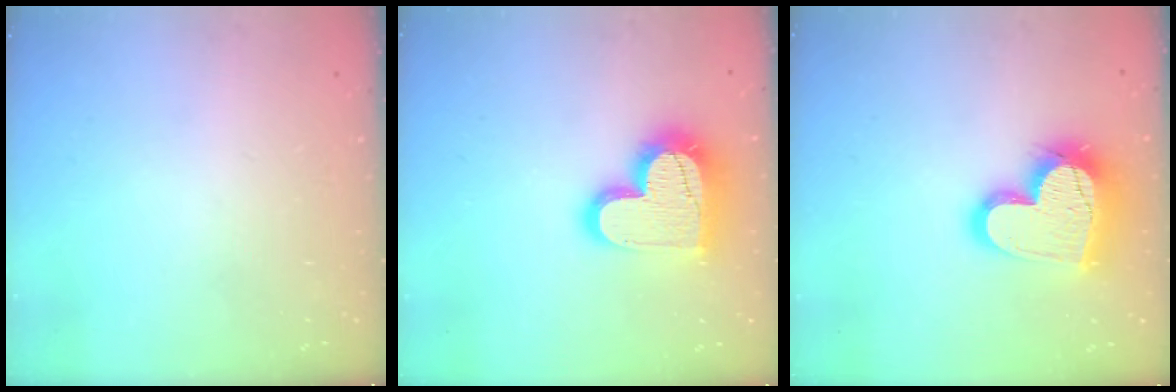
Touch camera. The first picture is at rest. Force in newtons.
{"total": 19.2, "press": 19.1, "slide": 1.6}
{"total": 20.2, "press": 20.1, "slide": 1.6}